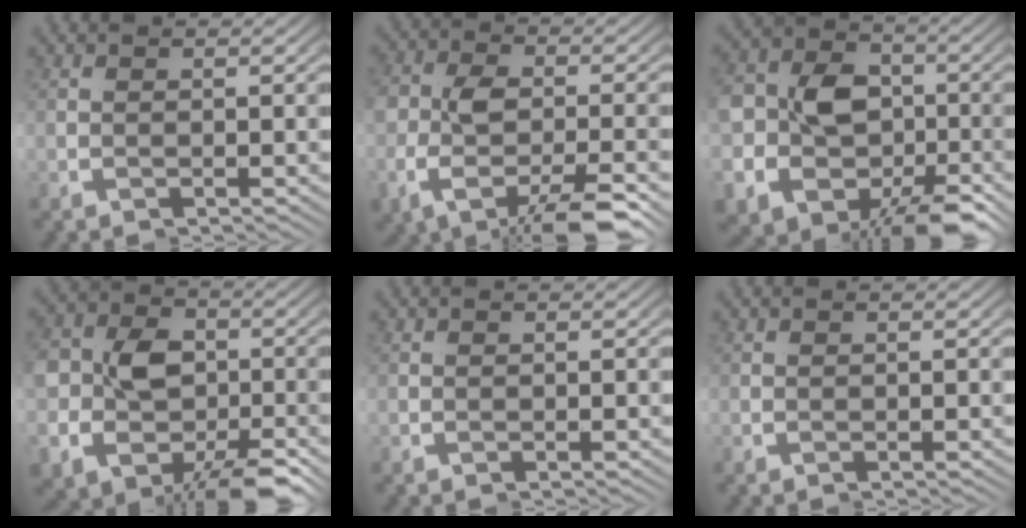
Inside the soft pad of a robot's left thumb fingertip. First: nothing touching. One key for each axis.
{"total": 4.0, "fx": -2.3, "fy": 0.3, "fz": 3.3, "tx": -0.072, "ty": 0.001, "tz": -0.039}
{"total": 15.4, "fx": -1.5, "fy": 11.2, "fz": 10.4, "tx": -0.174, "ty": -0.021, "tz": -0.022}
{"total": 10.6, "fx": -1.3, "fy": 7.5, "fz": 7.3, "tx": -0.133, "ty": -0.023, "tz": -0.014}
{"total": 0.0}
{"total": 0.0}